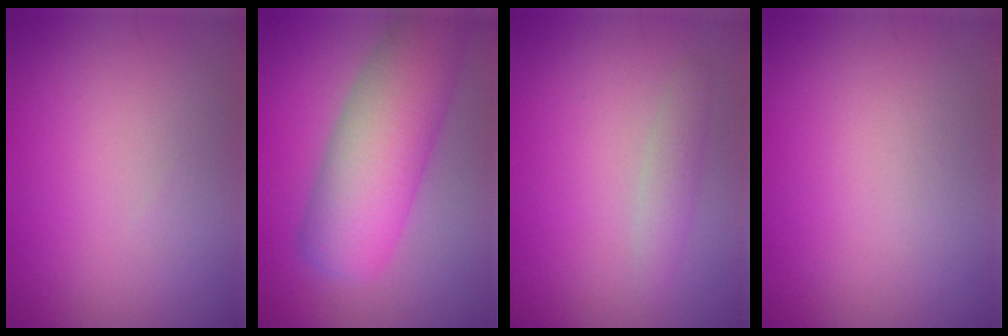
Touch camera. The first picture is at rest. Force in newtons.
{"total": 8.6, "press": 8.6, "slide": 0.7}
{"total": 1.6, "press": 1.6, "slide": 0.0}
{"total": 0.0}